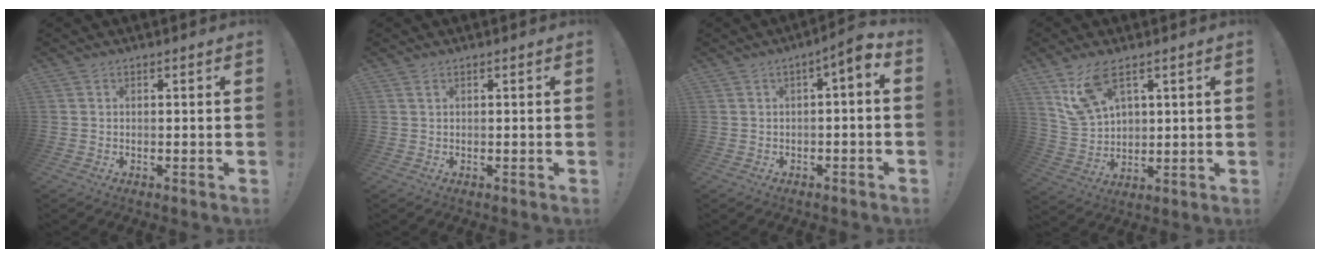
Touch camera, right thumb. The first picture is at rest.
{"total": 1.0, "force": [0.5, 0.1, 0.8], "torque": [-0.019, 0.002, 0.008]}
{"total": 4.2, "force": [0.1, 0.7, 4.1], "torque": [-0.052, -0.006, -0.005]}
{"total": 11.5, "force": [6.6, 6.3, 7.0], "torque": [-0.134, -0.025, 0.130]}